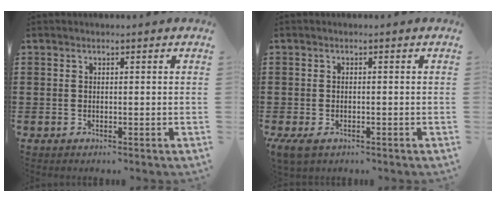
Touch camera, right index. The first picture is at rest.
{"total": 1.5, "force": [-0.7, 0.6, 1.1], "torque": [-0.031, -0.005, -0.016]}